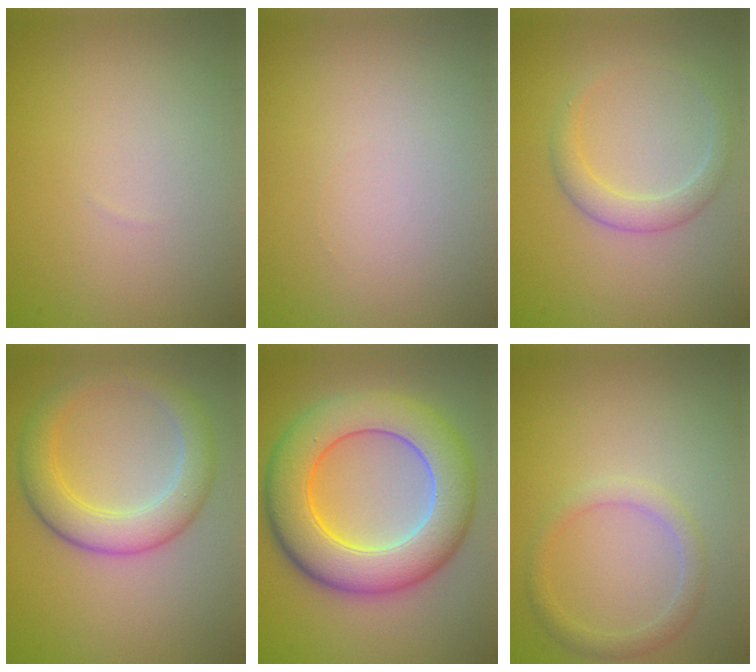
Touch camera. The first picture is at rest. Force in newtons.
{"total": 0.0}
{"total": 2.2, "press": 2.2, "slide": 0.1}
{"total": 4.7, "press": 4.7, "slide": 0.1}
{"total": 9.7, "press": 9.7, "slide": 0.3}
{"total": 1.8, "press": 1.8, "slide": 0.0}